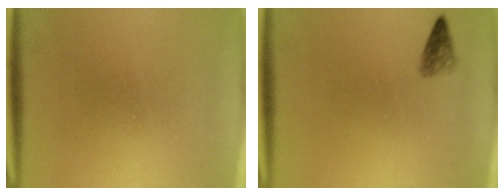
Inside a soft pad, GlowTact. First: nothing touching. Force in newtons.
{"total": 1.7}